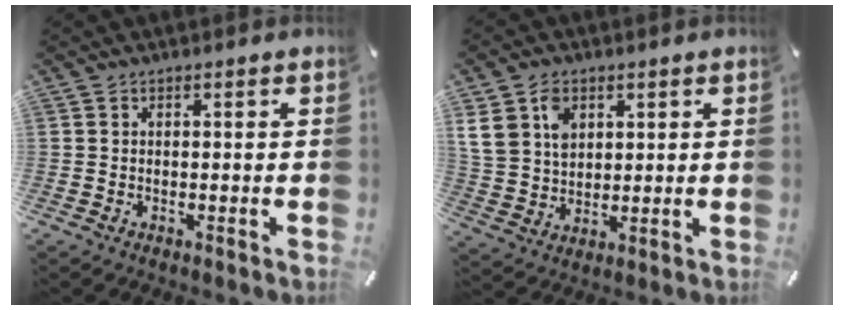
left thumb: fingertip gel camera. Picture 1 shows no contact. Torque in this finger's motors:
{"motor_torque": [2.64, 2.37, 1.43, -1.34, 0.74]}